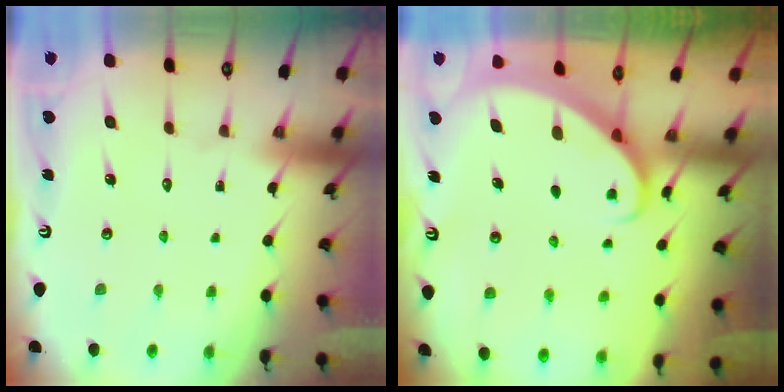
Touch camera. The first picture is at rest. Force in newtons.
{"total": 2.4, "press": 2.4, "slide": 0.2}